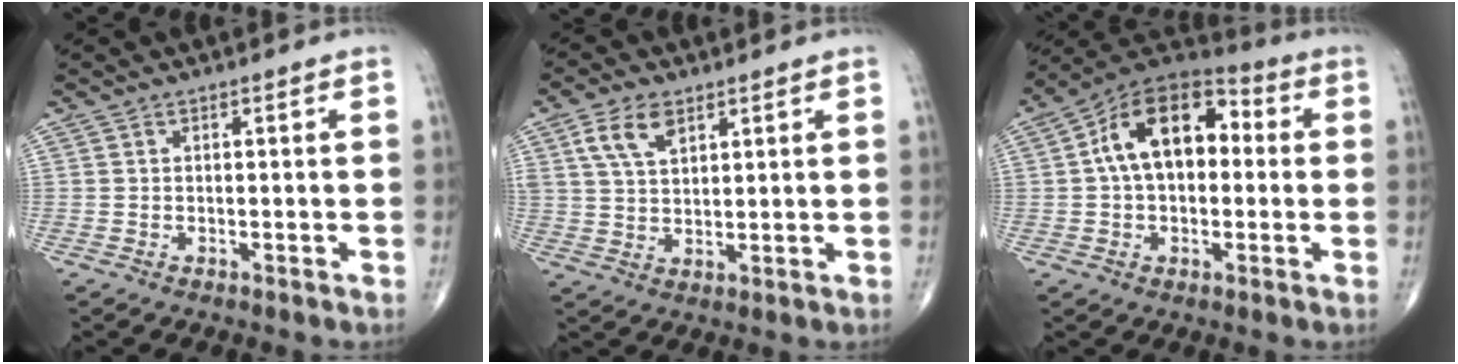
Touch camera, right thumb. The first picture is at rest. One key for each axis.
{"total": 7.1, "fx": 3.5, "fy": 3.9, "fz": 4.8, "tx": -0.084, "ty": -0.010, "tz": 0.070}
{"total": 15.8, "fx": 1.7, "fy": 9.8, "fz": 12.2, "tx": -0.173, "ty": 0.039, "tz": 0.016}